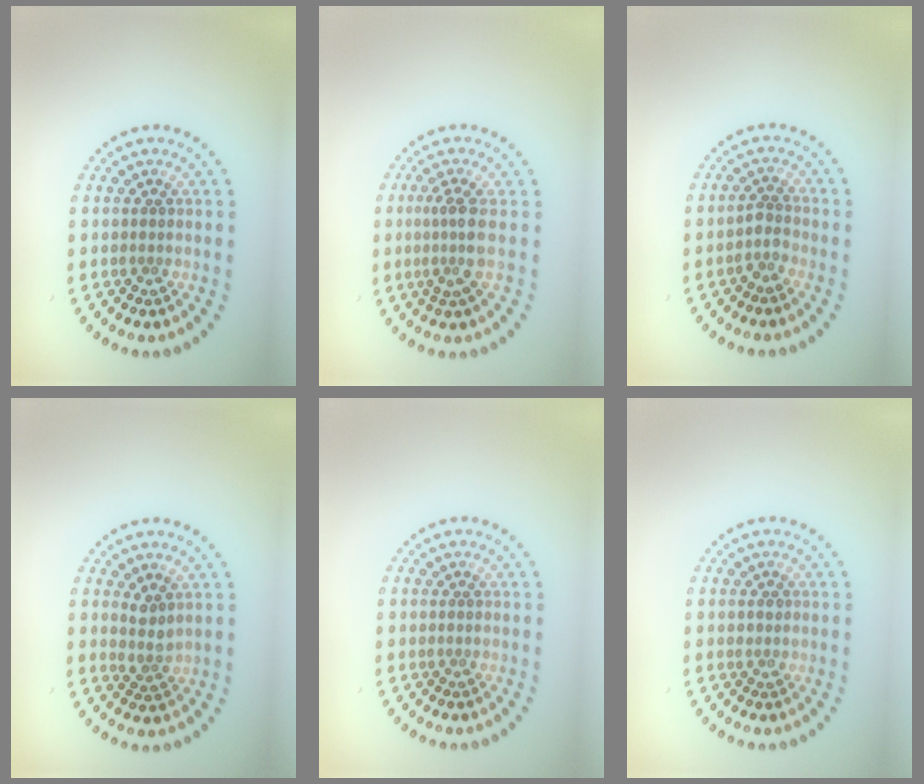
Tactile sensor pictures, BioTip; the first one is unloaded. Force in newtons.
{"total": 2.5, "press": 1.9, "slide": 1.7}
{"total": 1.5, "press": 1.2, "slide": 1.0}
{"total": 1.8, "press": 1.4, "slide": 1.0}
{"total": 0.0}
{"total": 0.7, "press": 0.7, "slide": 0.3}